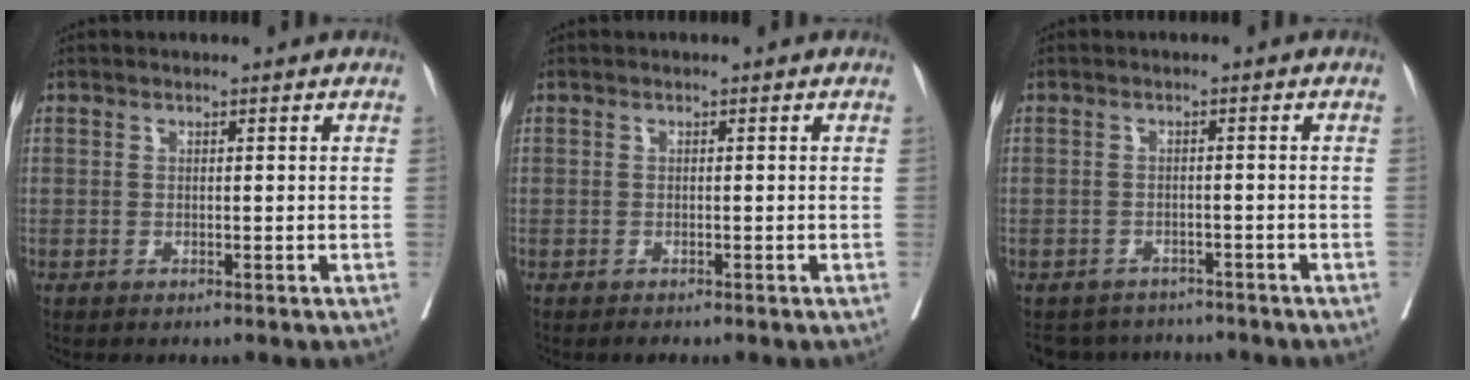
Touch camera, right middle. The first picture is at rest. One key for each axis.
{"total": 0.6, "fx": -0.6, "fy": 0.2, "fz": 0.2, "tx": -0.006, "ty": -0.002, "tz": -0.007}
{"total": 6.2, "fx": -5.9, "fy": 2.0, "fz": 0.1, "tx": 0.004, "ty": 0.008, "tz": -0.079}